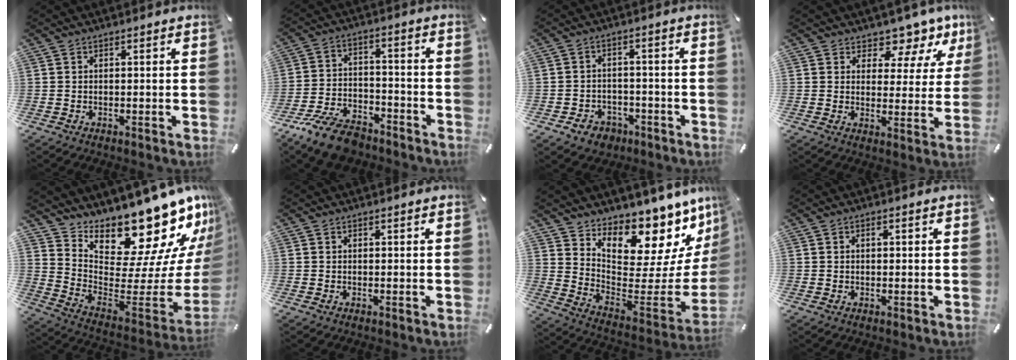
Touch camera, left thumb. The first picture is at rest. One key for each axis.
{"total": 11.5, "fx": -8.7, "fy": 5.2, "fz": 5.5, "tx": -0.100, "ty": 0.053, "tz": -0.162}
{"total": 5.3, "fx": -2.8, "fy": 4.2, "fz": 1.6, "tx": -0.021, "ty": 0.015, "tz": -0.050}
{"total": 8.1, "fx": 6.5, "fy": 4.2, "fz": 2.4, "tx": -0.034, "ty": -0.059, "tz": 0.113}
{"total": 20.8, "fx": 17.1, "fy": 7.0, "fz": 9.5, "tx": -0.114, "ty": -0.162, "tz": 0.285}
{"total": 0.0}
{"total": 14.2, "fx": 11.9, "fy": 6.3, "fz": 4.4, "tx": -0.035, "ty": -0.124, "tz": 0.192}
{"total": 0.9, "fx": 0.2, "fy": 0.6, "fz": 0.7, "tx": -0.006, "ty": 0.000, "tz": 0.000}